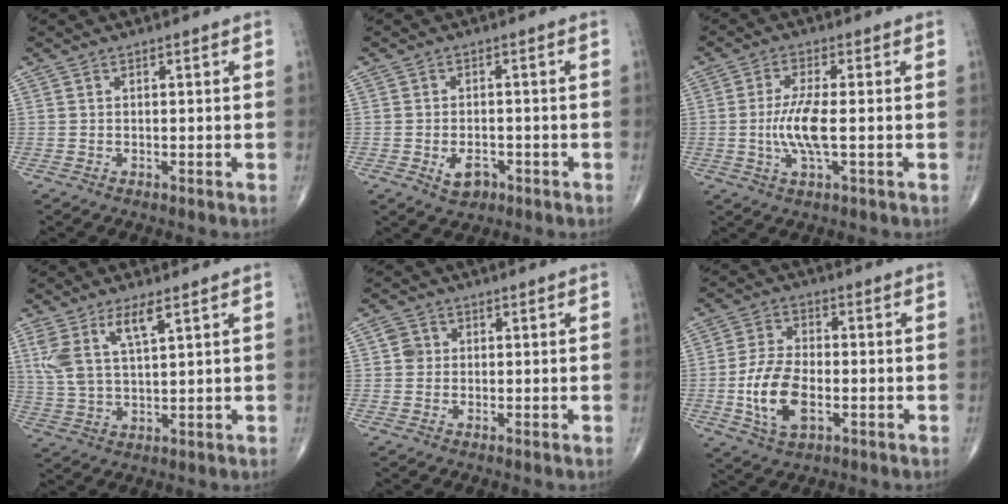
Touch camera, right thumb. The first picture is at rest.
{"total": 4.0, "force": [-1.8, 2.6, 2.5], "torque": [-0.033, 0.006, -0.025]}
{"total": 7.2, "force": [-0.7, 1.7, 6.9], "torque": [-0.154, -0.003, -0.017]}
{"total": 8.4, "force": [4.2, 2.7, 6.8], "torque": [-0.151, -0.012, 0.091]}
{"total": 2.5, "force": [0.3, 2.3, 0.9], "torque": [-0.001, 0.004, 0.002]}
{"total": 11.0, "force": [-2.4, 5.9, 9.0], "torque": [-0.173, 0.006, -0.044]}